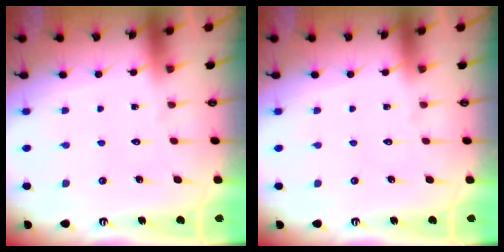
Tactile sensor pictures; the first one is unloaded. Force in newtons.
{"total": 0.0}